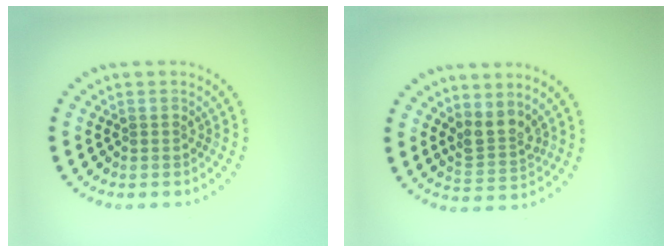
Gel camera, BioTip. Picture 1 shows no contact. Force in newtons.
{"total": 2.6, "press": 2.0, "slide": 1.8}